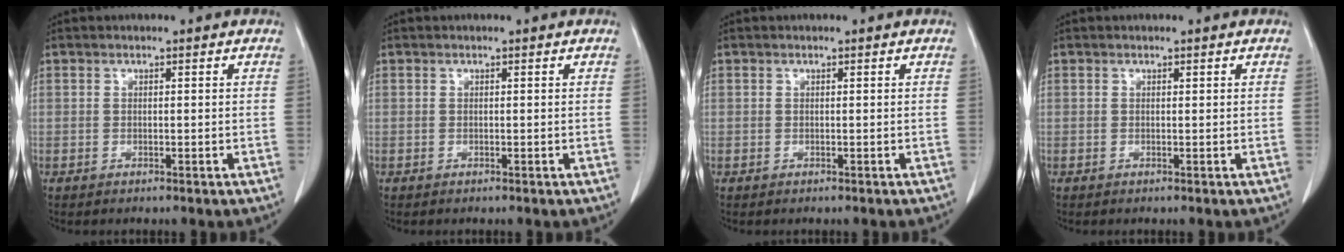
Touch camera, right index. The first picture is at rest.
{"total": 0.0}
{"total": 0.0}
{"total": 0.0}